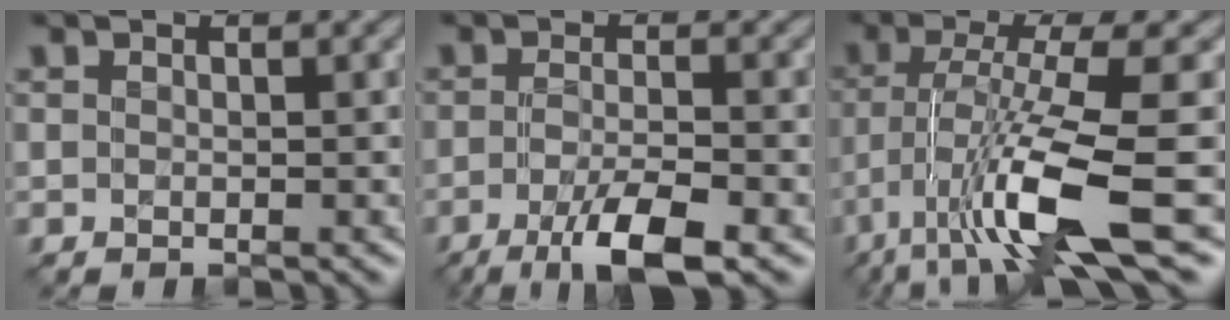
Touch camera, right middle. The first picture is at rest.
{"total": 5.3, "force": [-3.0, 0.9, 4.3], "torque": [-0.070, -0.005, -0.050]}
{"total": 9.8, "force": [-4.6, 1.2, 8.5], "torque": [-0.143, -0.007, -0.079]}